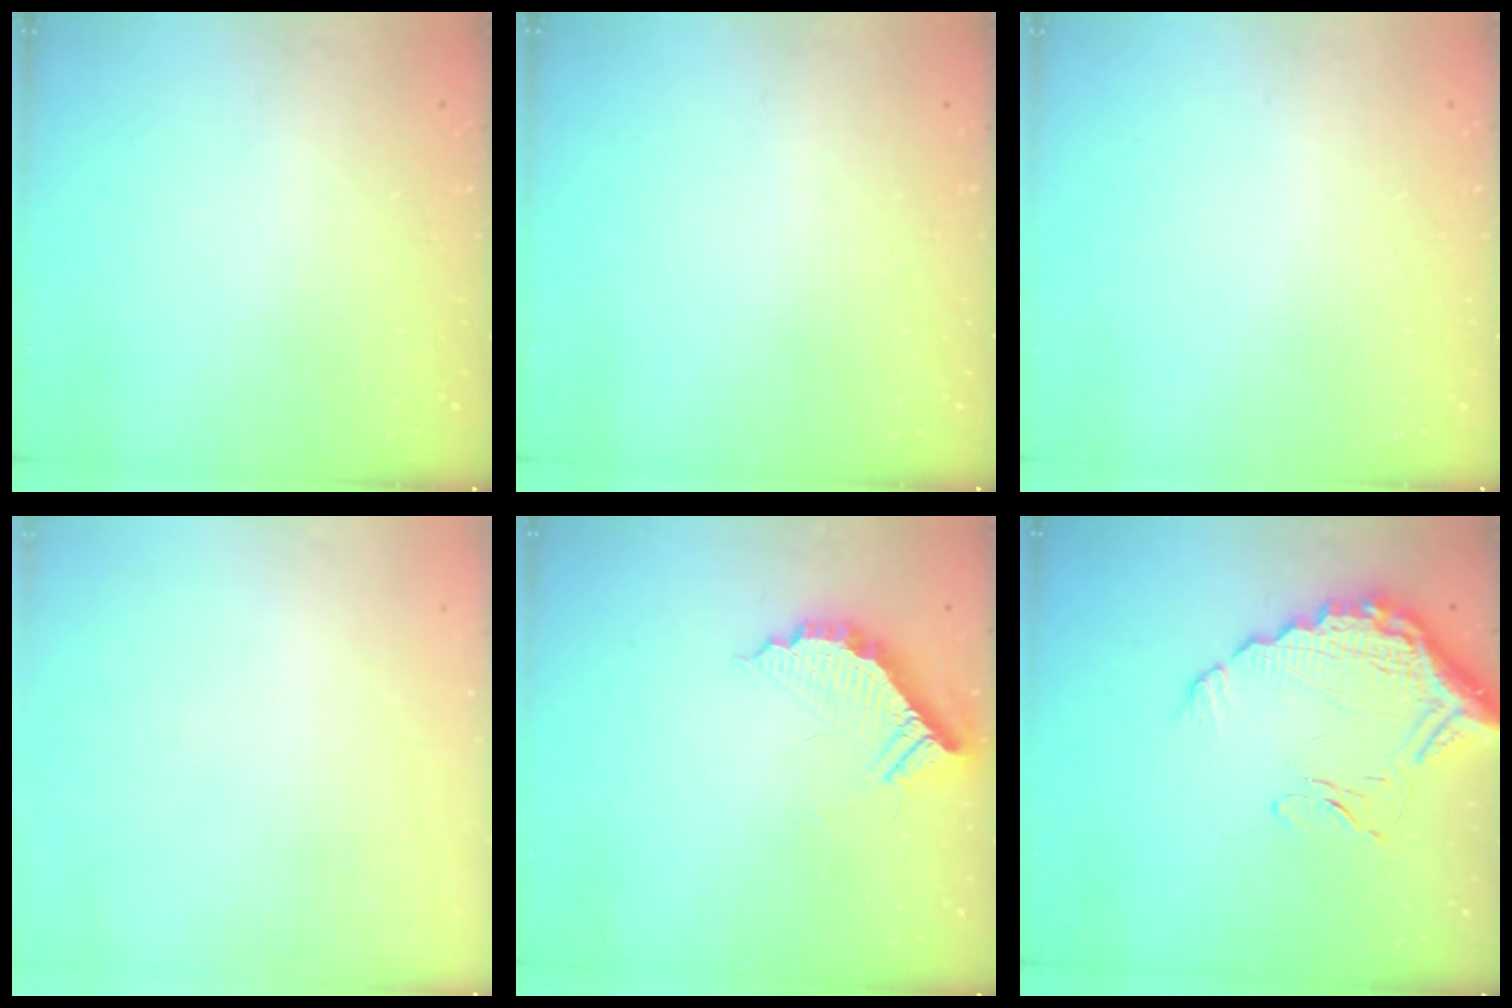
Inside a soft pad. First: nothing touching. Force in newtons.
{"total": 0.0}
{"total": 0.0}
{"total": 3.4, "press": 3.2, "slide": 1.3}
{"total": 10.5, "press": 10.5, "slide": 0.7}
{"total": 15.0, "press": 15.0, "slide": 1.2}